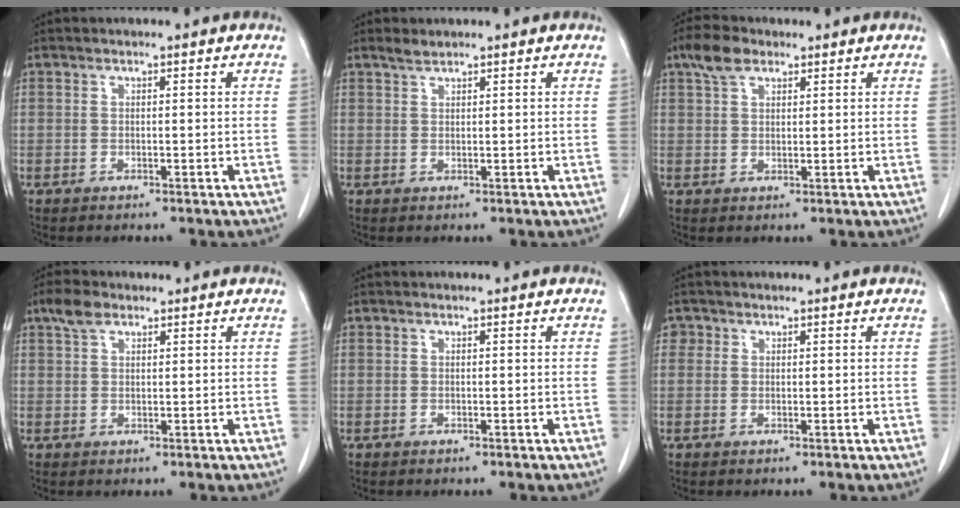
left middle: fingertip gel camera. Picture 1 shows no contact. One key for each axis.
{"total": 1.3, "fx": 1.2, "fy": 0.1, "fz": 0.4, "tx": -0.012, "ty": 0.003, "tz": 0.027}
{"total": 3.6, "fx": 2.4, "fy": 1.9, "fz": 1.9, "tx": -0.042, "ty": 0.013, "tz": 0.048}
{"total": 3.1, "fx": 2.1, "fy": 1.6, "fz": 1.6, "tx": -0.035, "ty": 0.011, "tz": 0.042}
{"total": 0.0}
{"total": 1.2, "fx": 0.6, "fy": 1.1, "fz": 0.1, "tx": 0.011, "ty": 0.003, "tz": 0.006}